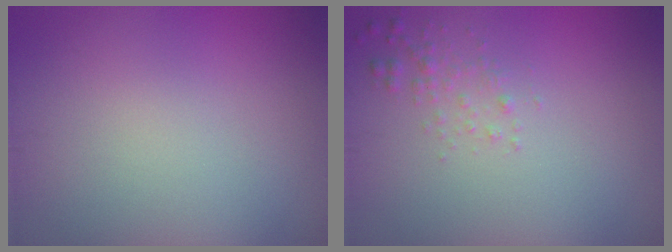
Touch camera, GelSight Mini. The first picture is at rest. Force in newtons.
{"total": 1.1, "press": 1.1, "slide": 0.1}